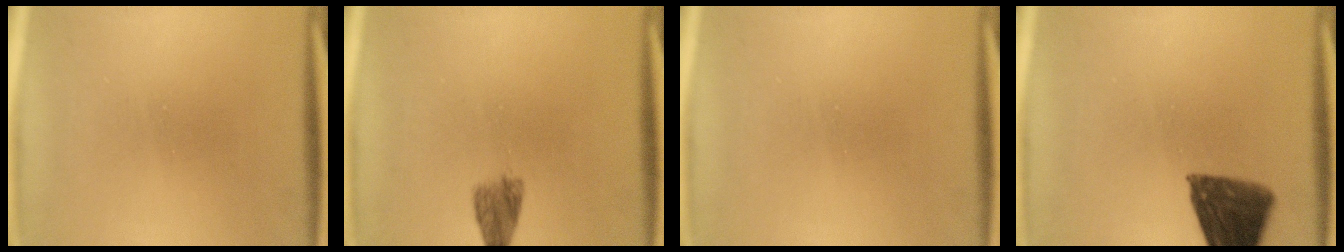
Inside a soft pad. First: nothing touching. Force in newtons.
{"total": 2.1}
{"total": 0.0}
{"total": 10.7}